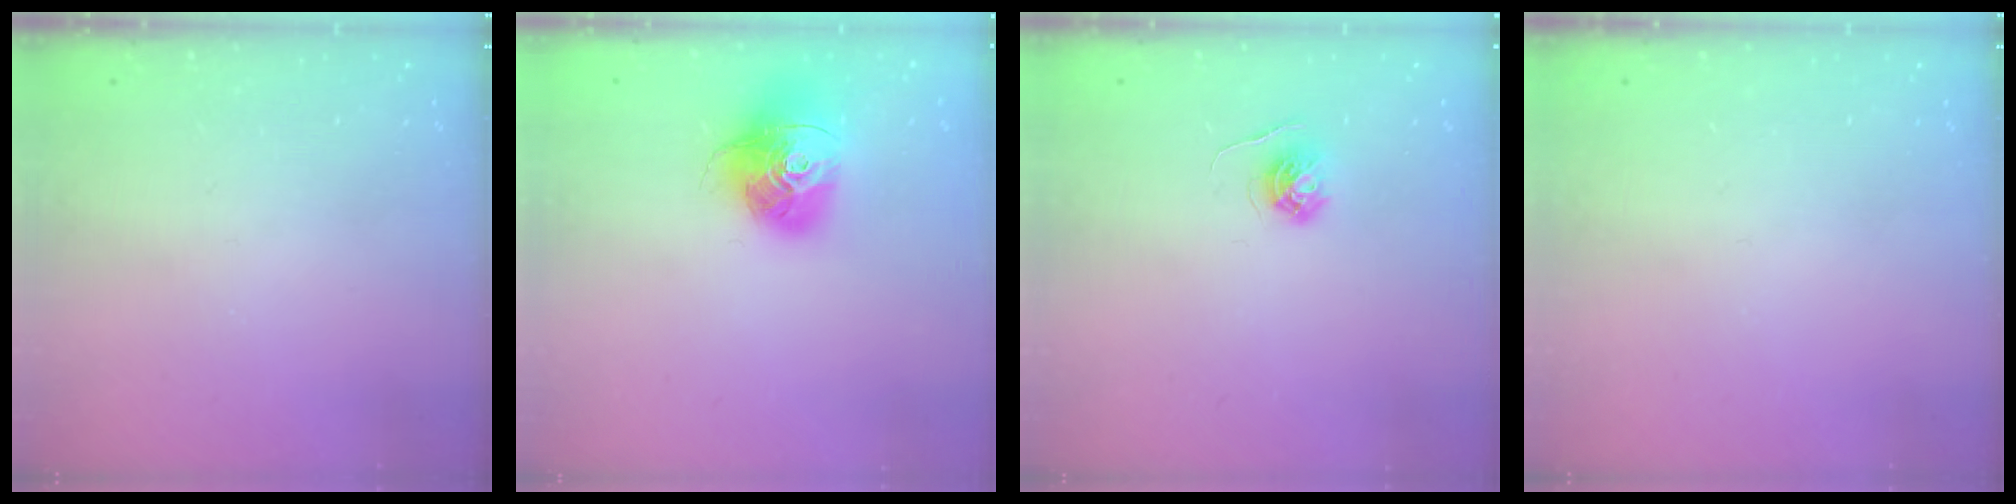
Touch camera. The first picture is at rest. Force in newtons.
{"total": 16.9, "press": 16.9, "slide": 1.7}
{"total": 4.8, "press": 4.7, "slide": 0.5}
{"total": 0.0}